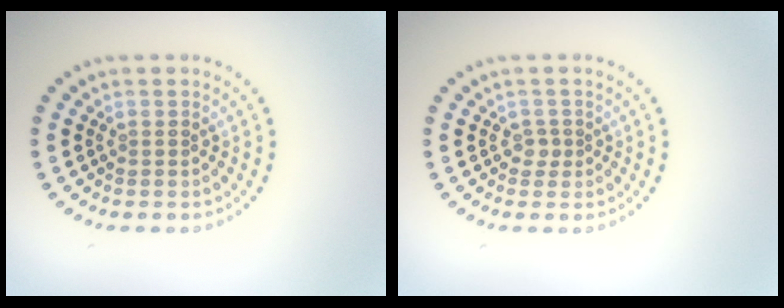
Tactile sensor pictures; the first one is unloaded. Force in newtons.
{"total": 1.0, "press": 0.7, "slide": 0.6}